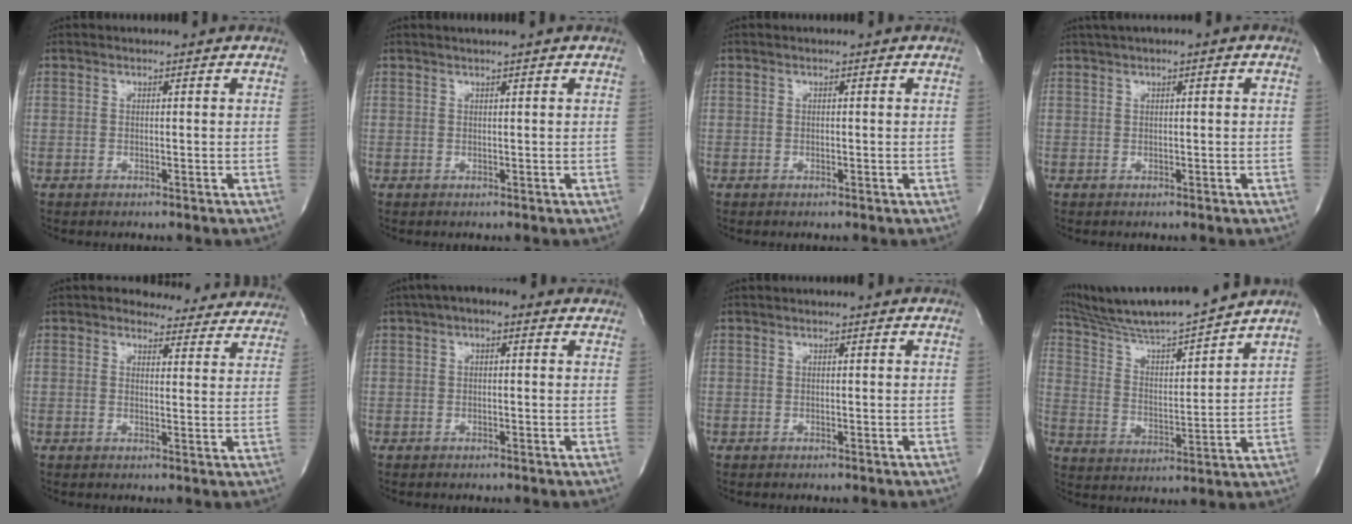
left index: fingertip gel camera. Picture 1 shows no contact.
{"total": 2.0, "force": [1.7, -0.5, 0.9], "torque": [-0.016, 0.005, 0.026]}
{"total": 0.0}
{"total": 2.0, "force": [1.0, 0.1, 1.7], "torque": [-0.038, 0.016, 0.021]}
{"total": 10.5, "force": [9.8, 3.8, 1.1], "torque": [0.013, -0.019, 0.089]}
{"total": 4.6, "force": [2.6, 1.9, 3.3], "torque": [-0.055, 0.027, 0.031]}
{"total": 0.0}
{"total": 16.3, "force": [15.0, -1.0, 6.4], "torque": [-0.125, -0.021, 0.253]}